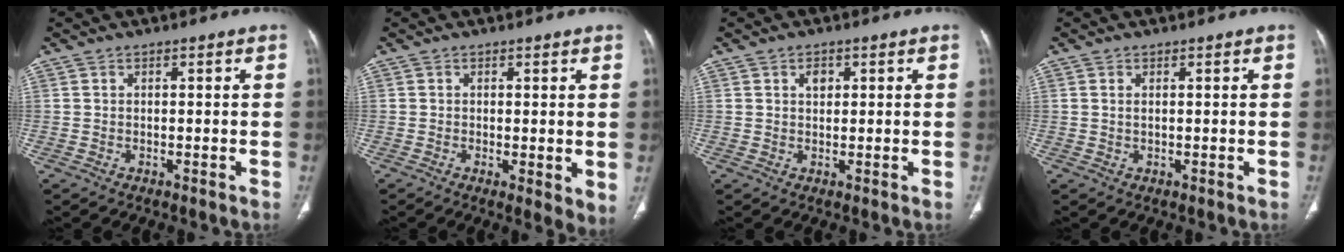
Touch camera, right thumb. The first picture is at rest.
{"total": 4.0, "force": [-0.1, 1.3, 3.8], "torque": [-0.060, -0.016, -0.003]}
{"total": 2.0, "force": [0.8, 1.4, 1.2], "torque": [-0.013, -0.001, 0.012]}
{"total": 0.7, "force": [0.2, 0.3, 0.6], "torque": [-0.018, 0.004, 0.006]}